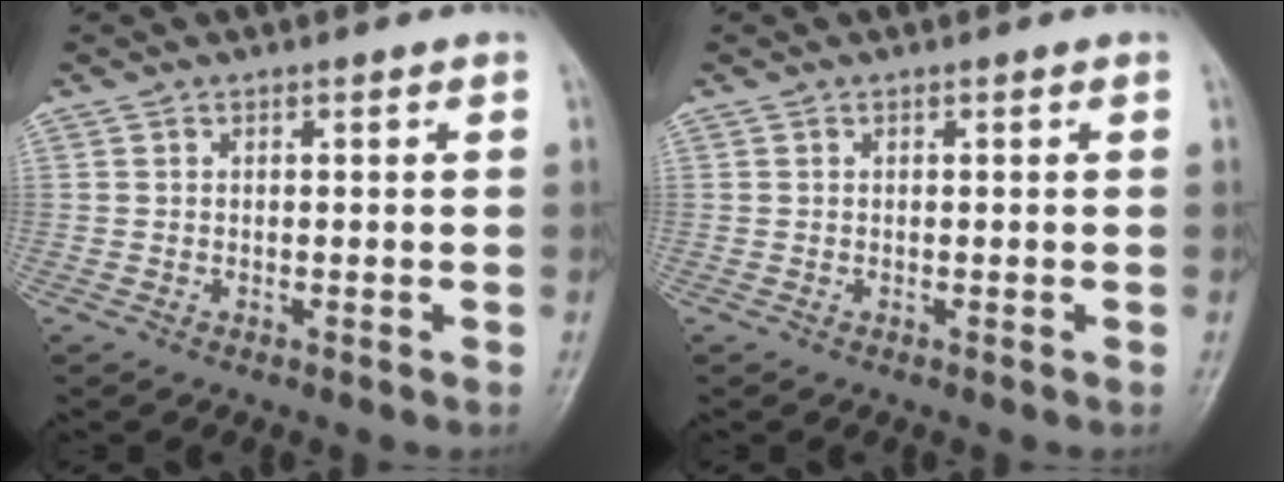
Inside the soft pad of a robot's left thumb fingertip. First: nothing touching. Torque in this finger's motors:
{"motor_torque": [0.01, 0.01, -0.08, -0.11, -0.02]}